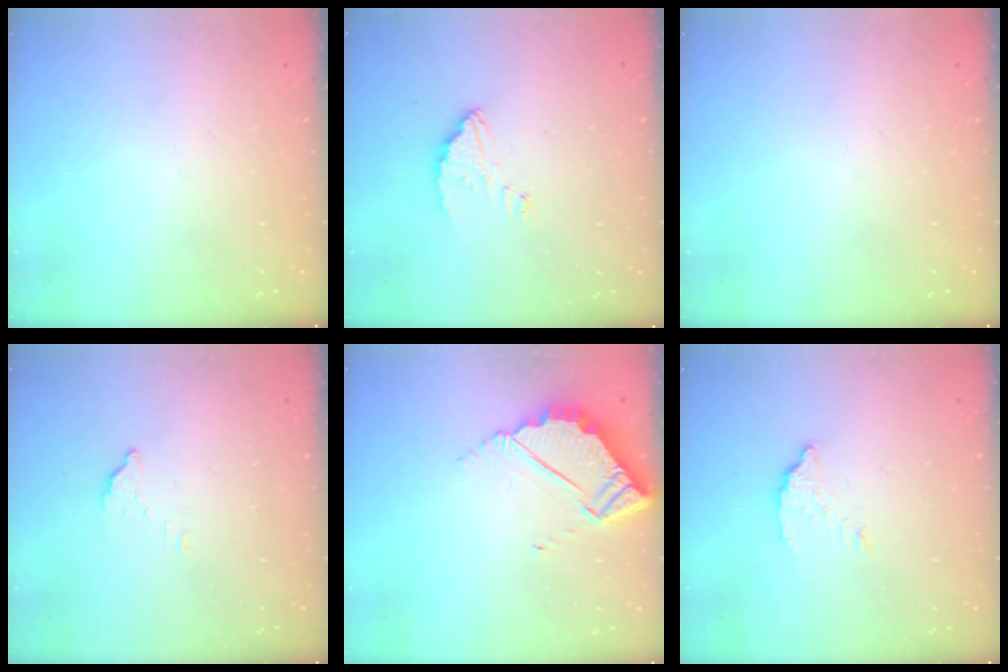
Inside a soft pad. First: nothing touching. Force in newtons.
{"total": 3.1, "press": 3.1, "slide": 0.1}
{"total": 0.0}
{"total": 2.3, "press": 2.3, "slide": 0.1}
{"total": 5.4, "press": 5.4, "slide": 0.2}
{"total": 2.9, "press": 2.9, "slide": 0.0}